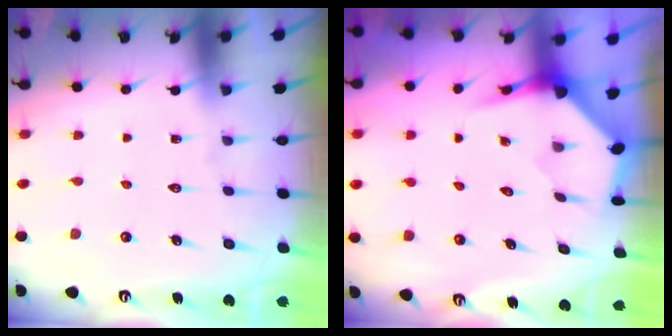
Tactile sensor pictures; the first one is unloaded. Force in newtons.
{"total": 4.0, "press": 3.9, "slide": 0.4}